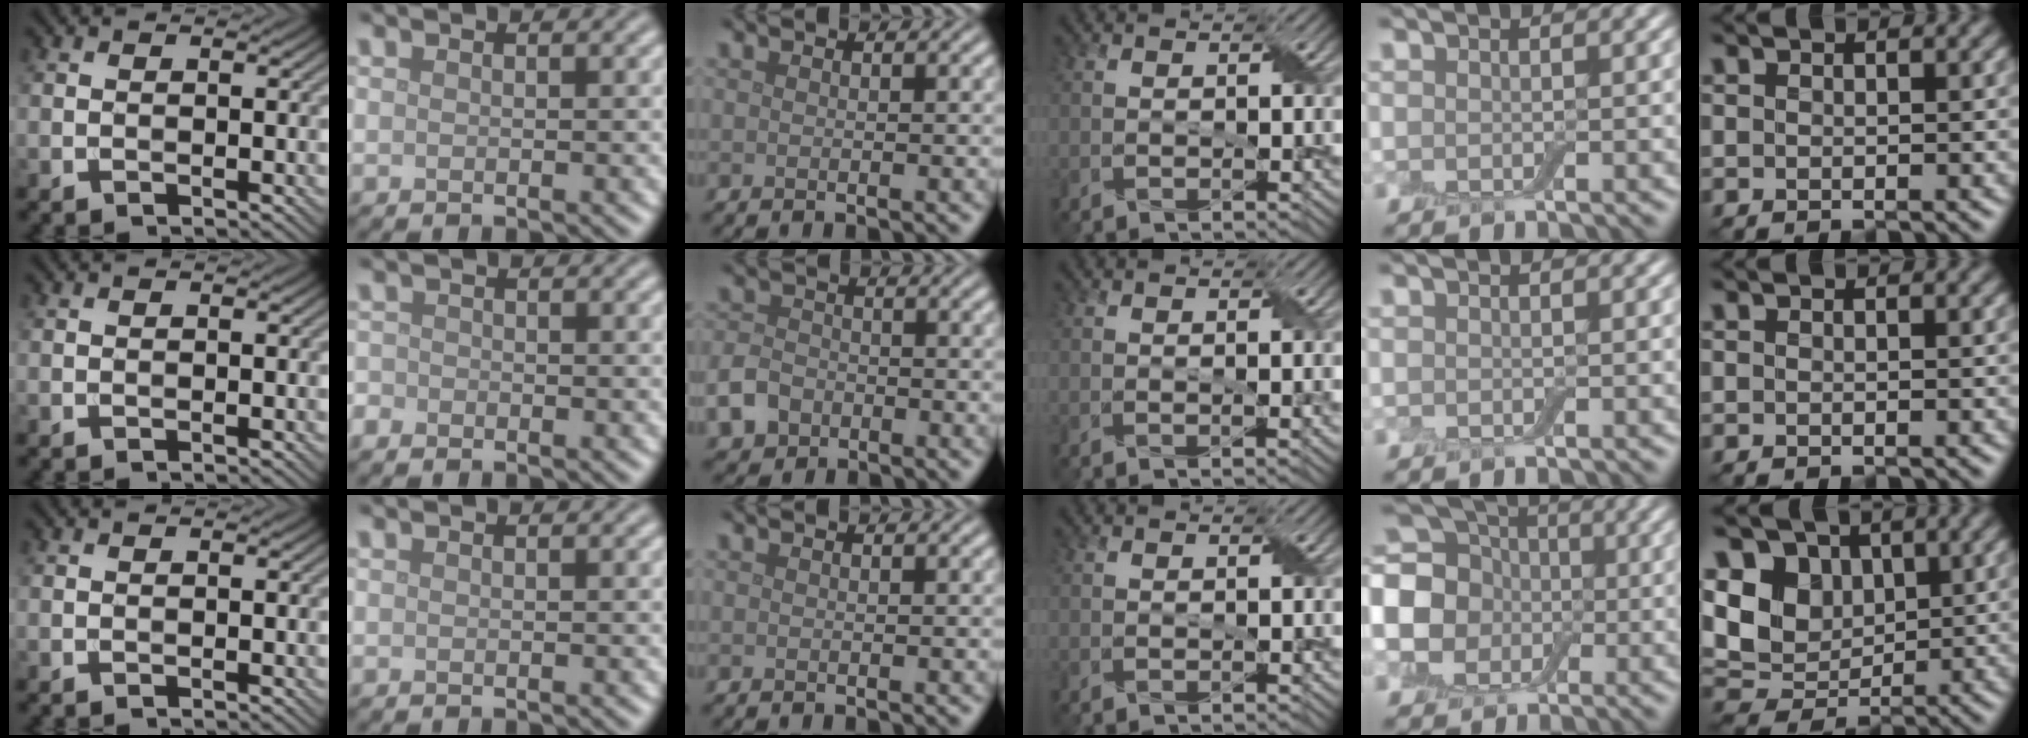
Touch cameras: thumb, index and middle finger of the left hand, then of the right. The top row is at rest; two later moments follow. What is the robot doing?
{"motion": "fold", "object": "aluminum foil"}